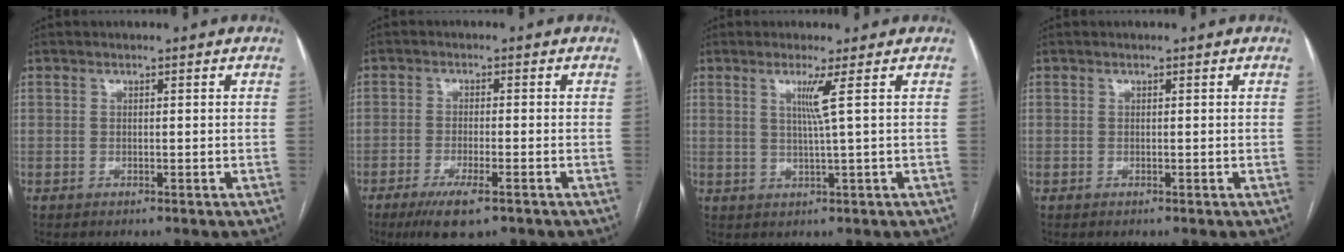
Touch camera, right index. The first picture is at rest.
{"total": 6.5, "force": [-4.1, 1.1, 5.0], "torque": [-0.092, -0.015, -0.066]}
{"total": 3.2, "force": [1.1, -1.4, 2.7], "torque": [-0.054, -0.007, 0.025]}
{"total": 0.0}